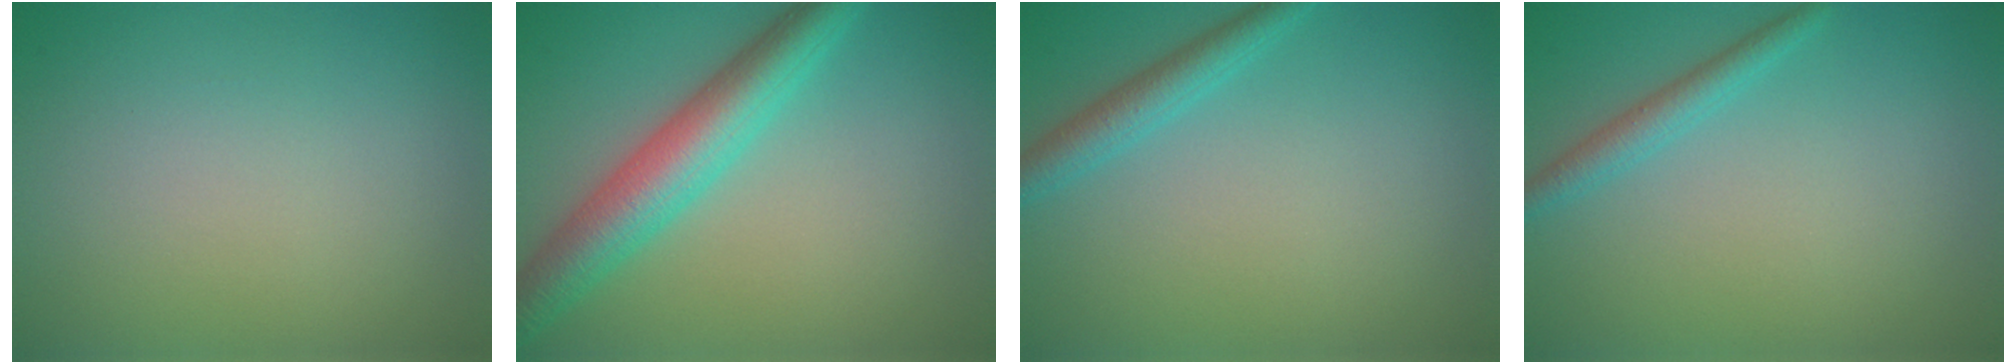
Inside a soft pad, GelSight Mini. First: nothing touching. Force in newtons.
{"total": 6.0, "press": 6.0, "slide": 0.2}
{"total": 2.4, "press": 2.4, "slide": 0.1}
{"total": 1.9, "press": 1.9, "slide": 0.1}